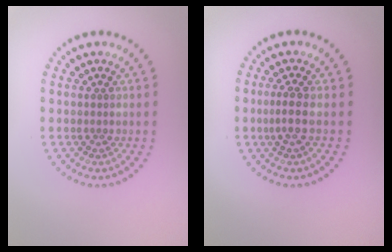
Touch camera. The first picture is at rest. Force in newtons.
{"total": 1.7, "press": 1.4, "slide": 1.0}